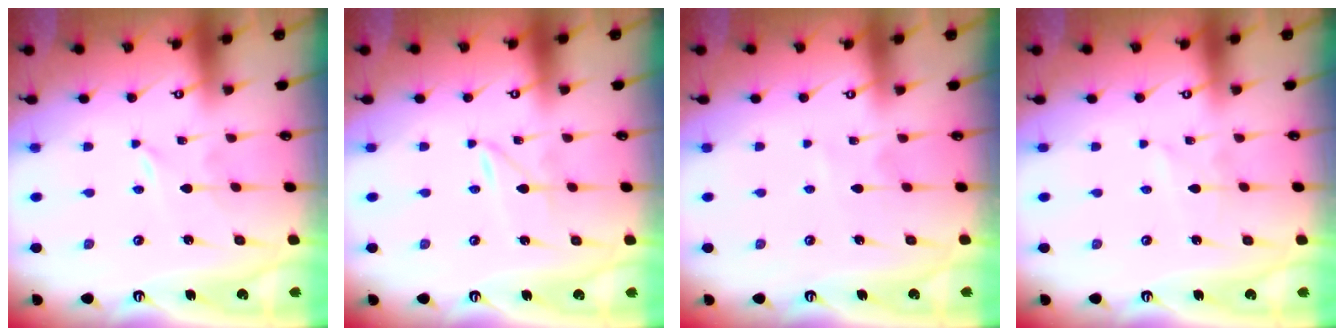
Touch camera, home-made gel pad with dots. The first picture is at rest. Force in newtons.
{"total": 1.2, "press": 1.1, "slide": 0.2}
{"total": 2.7, "press": 2.7, "slide": 0.3}
{"total": 1.4, "press": 1.4, "slide": 0.1}